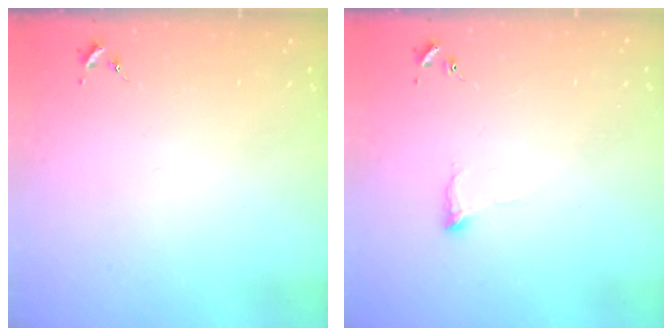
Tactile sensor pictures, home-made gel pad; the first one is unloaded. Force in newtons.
{"total": 5.9, "press": 5.9, "slide": 1.0}